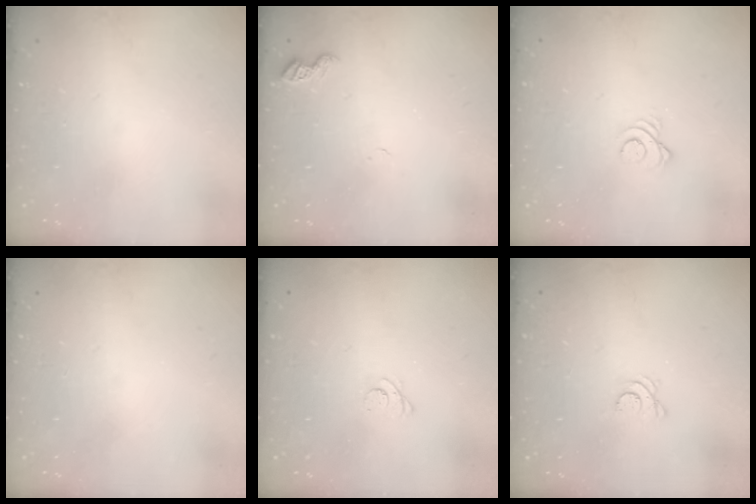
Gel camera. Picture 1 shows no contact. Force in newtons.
{"total": 4.5, "press": 4.4, "slide": 0.5}
{"total": 3.0, "press": 3.0, "slide": 0.3}
{"total": 0.0}
{"total": 2.3, "press": 2.3, "slide": 0.3}
{"total": 3.5, "press": 3.4, "slide": 0.7}